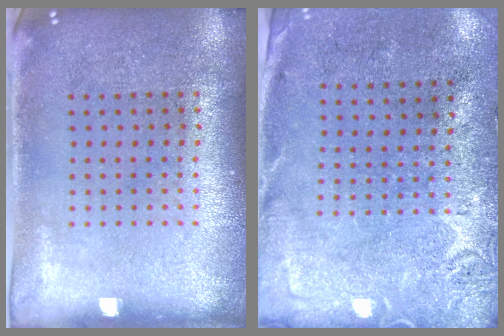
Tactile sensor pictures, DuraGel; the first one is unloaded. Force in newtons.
{"total": 2.7, "press": 2.2, "slide": 1.6}